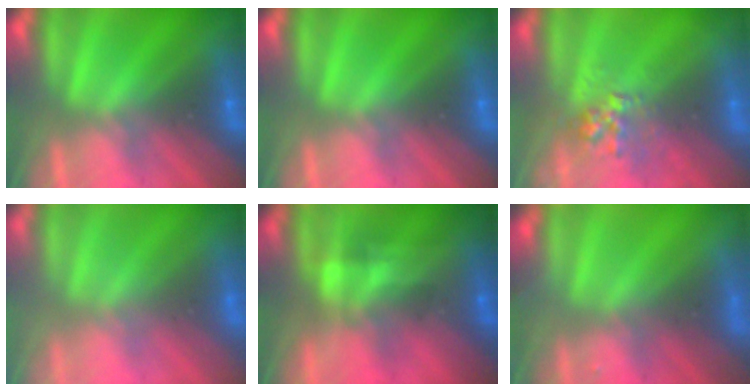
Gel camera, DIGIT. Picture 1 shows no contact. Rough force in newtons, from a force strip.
{"total": 0.0}
{"total": 2.7}
{"total": 2.8}
{"total": 4.8}
{"total": 8.2}